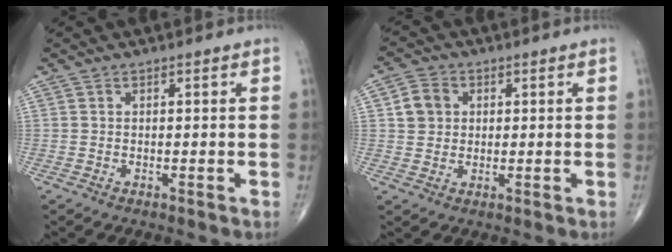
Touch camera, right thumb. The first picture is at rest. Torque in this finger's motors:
{"motor_torque": [-0.23, 0.25, 0.14, -0.08, 0.02]}